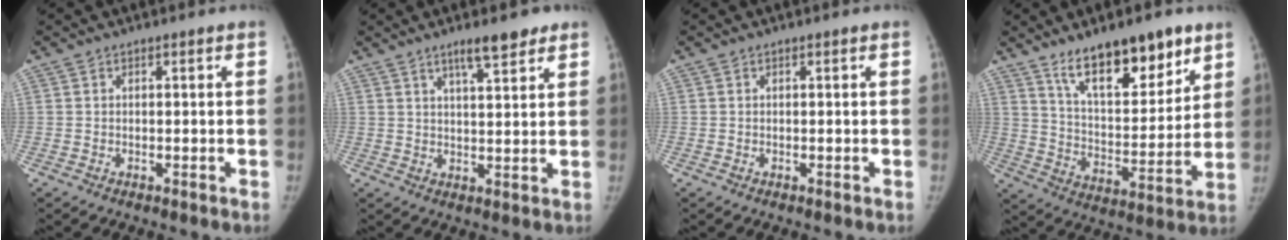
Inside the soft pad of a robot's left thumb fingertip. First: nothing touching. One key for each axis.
{"total": 6.6, "fx": 4.6, "fy": 1.5, "fz": 4.6, "tx": -0.058, "ty": -0.025, "tz": 0.072}
{"total": 0.0}
{"total": 17.5, "fx": 11.6, "fy": 6.7, "fz": 11.3, "tx": -0.129, "ty": -0.073, "tz": 0.201}